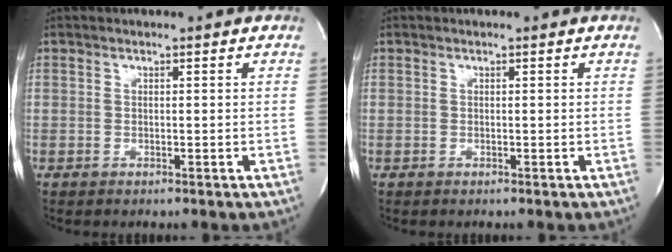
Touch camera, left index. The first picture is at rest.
{"total": 0.0}